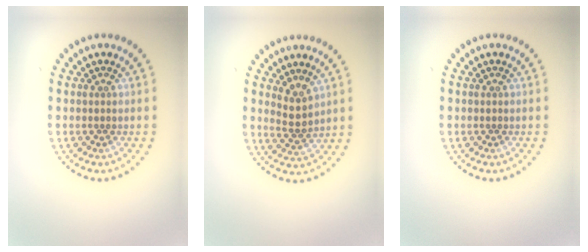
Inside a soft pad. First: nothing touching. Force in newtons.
{"total": 1.7, "press": 1.4, "slide": 1.1}
{"total": 0.0}